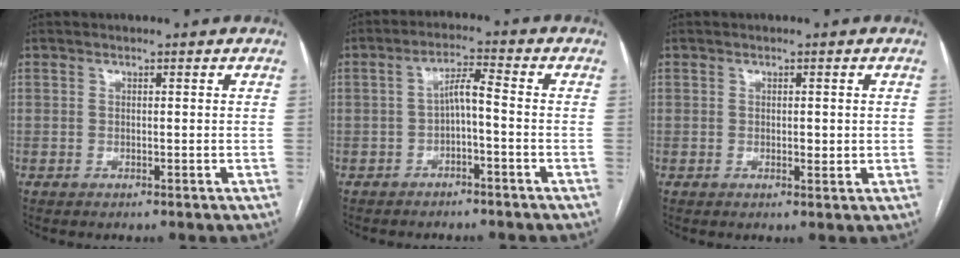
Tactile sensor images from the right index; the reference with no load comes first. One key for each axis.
{"total": 3.9, "fx": -1.1, "fy": 0.5, "fz": 3.7, "tx": -0.067, "ty": 0.017, "tz": -0.018}
{"total": 1.8, "fx": 0.0, "fy": 0.9, "fz": 1.6, "tx": -0.022, "ty": -0.002, "tz": 0.002}